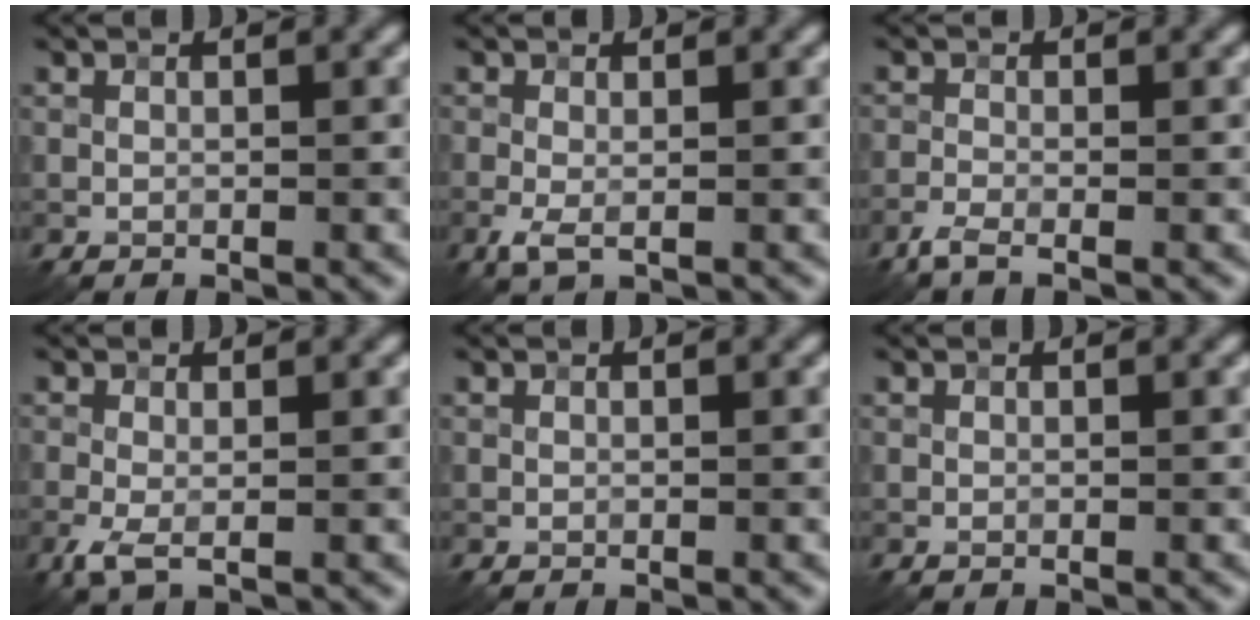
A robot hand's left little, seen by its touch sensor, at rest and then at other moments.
{"total": 1.8, "force": [-0.5, 0.5, 1.6], "torque": [-0.040, -0.004, -0.011]}
{"total": 1.9, "force": [-1.4, 0.3, 1.2], "torque": [-0.031, -0.006, -0.037]}
{"total": 2.2, "force": [-0.8, 0.6, 1.9], "torque": [-0.052, -0.005, -0.019]}
{"total": 0.0}
{"total": 0.0}